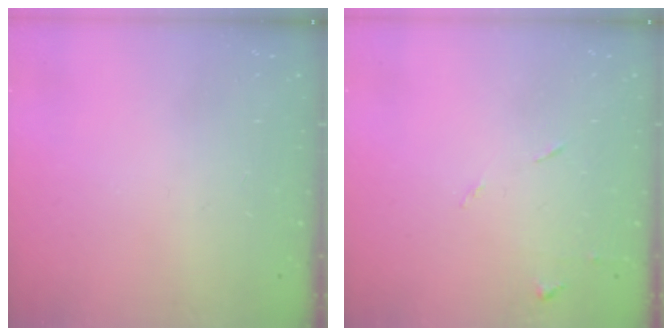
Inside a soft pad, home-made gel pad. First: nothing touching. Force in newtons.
{"total": 5.3, "press": 5.2, "slide": 0.7}